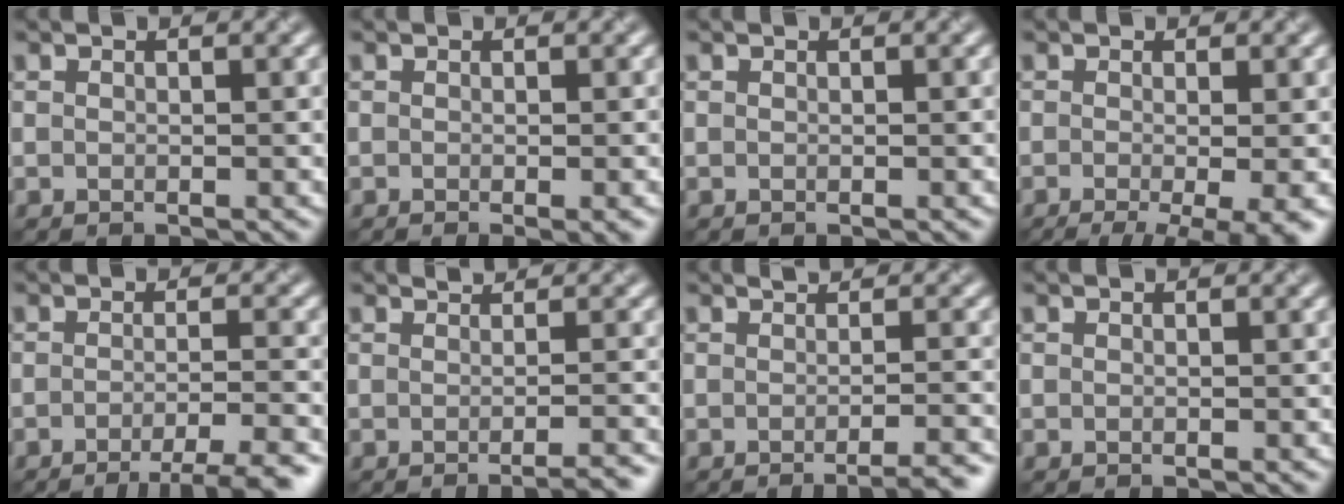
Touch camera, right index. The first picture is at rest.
{"total": 1.7, "force": [-0.4, 0.4, 1.5], "torque": [-0.014, -0.008, -0.006]}
{"total": 0.0}
{"total": 7.3, "force": [-2.8, 2.3, 6.4], "torque": [-0.070, -0.008, -0.036]}
{"total": 5.3, "force": [-3.3, 1.0, 4.0], "torque": [-0.047, 0.002, -0.048]}
{"total": 3.4, "force": [-0.8, 1.2, 3.1], "torque": [-0.009, 0.005, -0.011]}
{"total": 3.9, "force": [-1.4, 1.1, 3.5], "torque": [-0.021, -0.002, -0.018]}
{"total": 0.0}